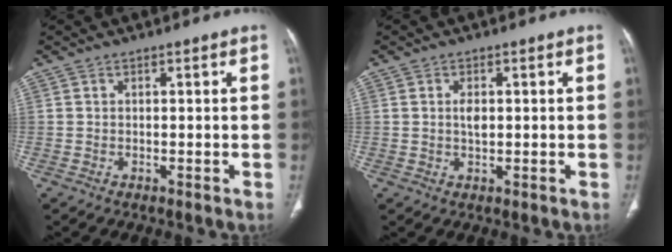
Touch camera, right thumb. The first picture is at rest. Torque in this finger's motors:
{"motor_torque": [0.54, 0.41, 0.28, -0.40, -0.01]}